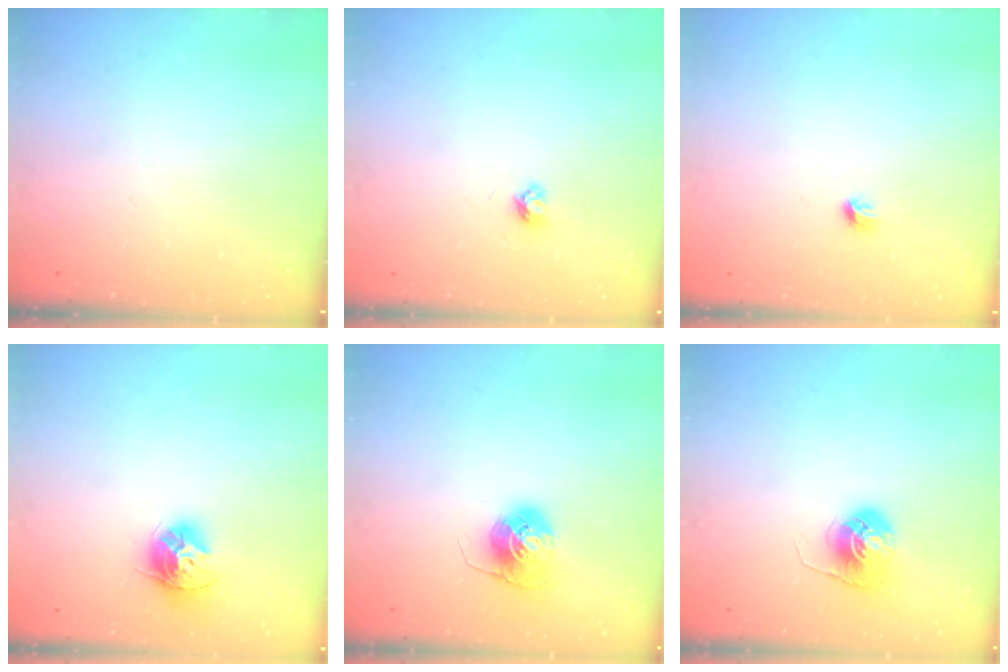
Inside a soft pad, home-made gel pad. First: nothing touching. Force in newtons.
{"total": 3.5, "press": 3.4, "slide": 0.3}
{"total": 3.9, "press": 3.8, "slide": 0.9}
{"total": 11.1, "press": 11.0, "slide": 0.9}
{"total": 7.1, "press": 7.1, "slide": 0.5}
{"total": 6.1, "press": 6.1, "slide": 0.4}